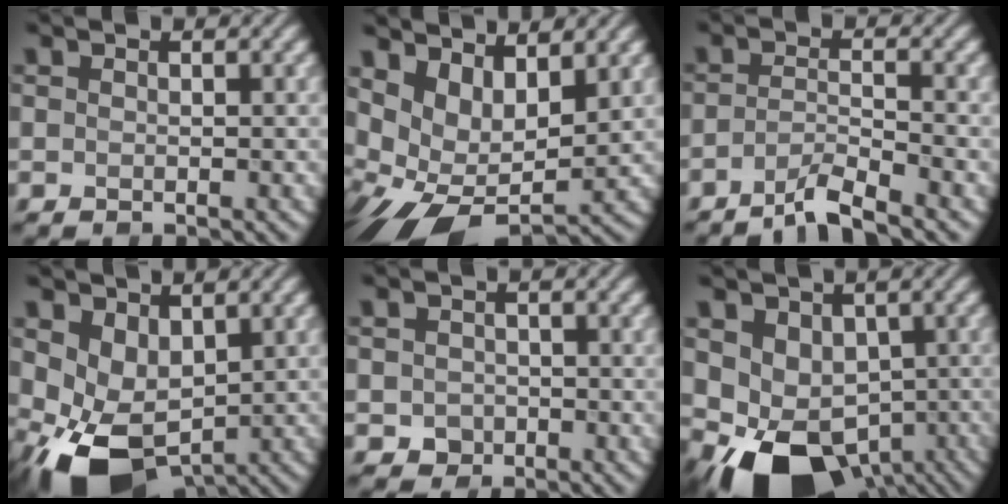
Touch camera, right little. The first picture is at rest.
{"total": 8.6, "force": [2.0, 4.7, 6.9], "torque": [-0.126, -0.009, 0.036]}
{"total": 3.5, "force": [-2.5, 0.6, 2.4], "torque": [-0.037, 0.003, -0.062]}
{"total": 7.4, "force": [-0.9, 4.9, 5.5], "torque": [-0.125, -0.026, -0.005]}
{"total": 1.6, "force": [-0.4, 1.5, 0.6], "torque": [-0.006, -0.004, -0.009]}
{"total": 11.9, "force": [-4.5, 8.2, 7.3], "torque": [-0.099, -0.035, -0.048]}